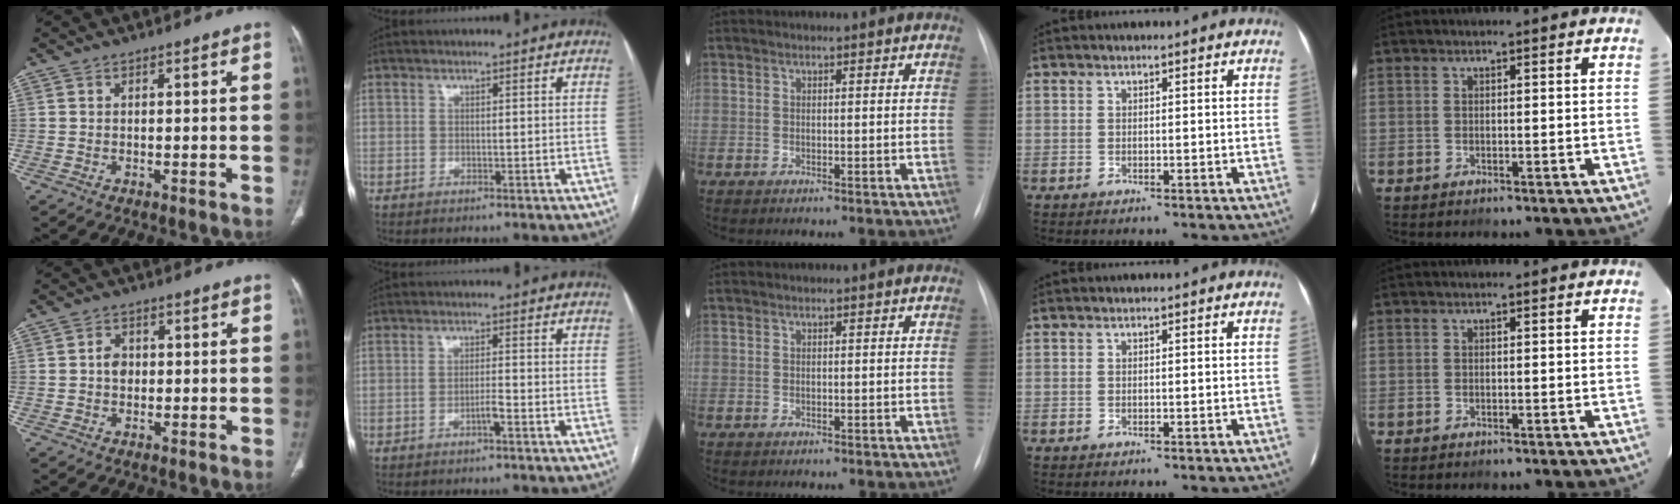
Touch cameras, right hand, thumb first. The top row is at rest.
{"thumb": {"total": 2.9, "force": [0.1, 2.3, 1.8], "torque": [-0.021, 0.006, 0.000]}, "index": {"total": 1.8, "force": [-1.1, 0.0, 1.5], "torque": [-0.026, 0.000, -0.020]}}